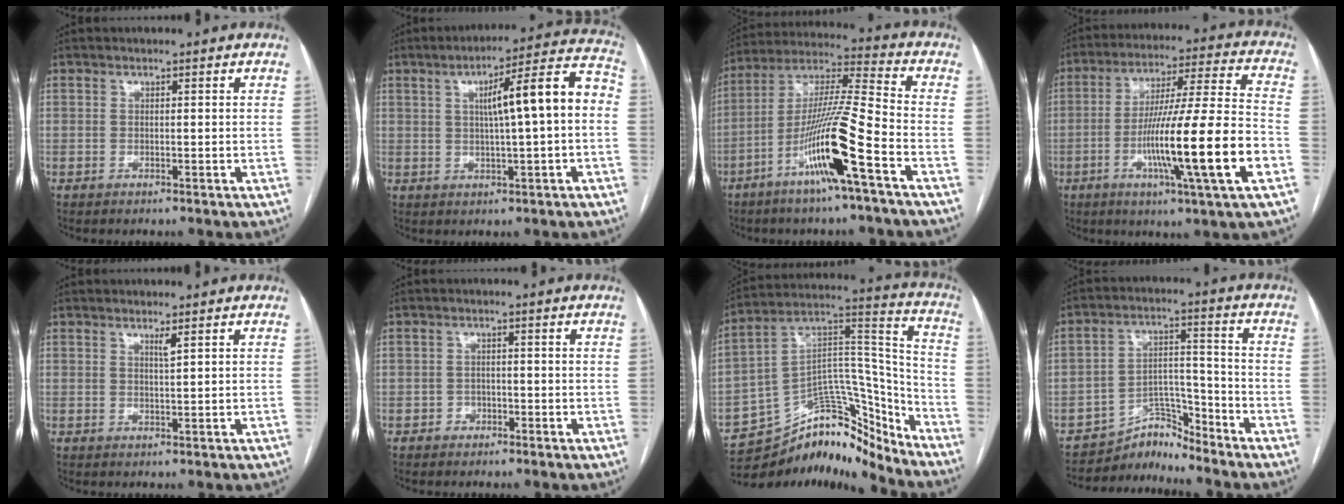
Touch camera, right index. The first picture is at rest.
{"total": 12.3, "force": [1.0, 1.2, 12.2], "torque": [-0.172, 0.035, 0.013]}
{"total": 15.1, "force": [-6.9, -0.5, 13.4], "torque": [-0.265, -0.005, -0.131]}
{"total": 19.3, "force": [-5.9, -0.5, 18.4], "torque": [-0.306, -0.010, -0.102]}
{"total": 1.3, "force": [0.8, -0.2, 1.0], "torque": [-0.022, -0.008, 0.015]}
{"total": 1.6, "force": [-0.9, 1.3, 0.2], "torque": [0.000, 0.006, -0.020]}
{"total": 17.7, "force": [-15.9, 5.8, 5.3], "torque": [-0.068, 0.084, -0.255]}
{"total": 6.0, "force": [-5.8, 1.2, -0.9], "torque": [0.026, 0.038, -0.100]}